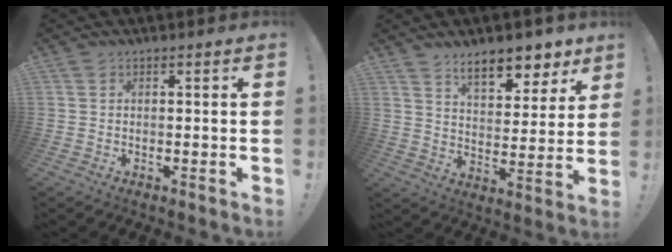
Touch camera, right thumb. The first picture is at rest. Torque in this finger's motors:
{"motor_torque": [0.12, 0.18, 0.51, 0.38, 0.23]}